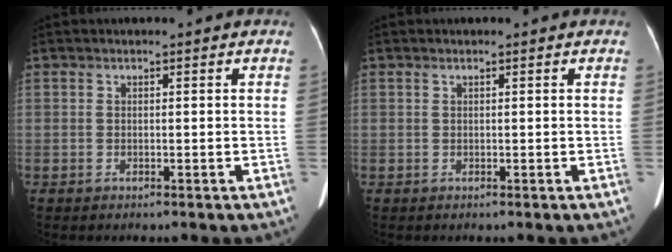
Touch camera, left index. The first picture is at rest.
{"total": 0.0}